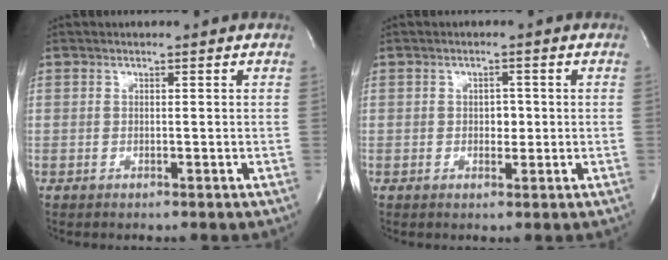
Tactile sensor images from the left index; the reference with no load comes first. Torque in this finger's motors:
{"motor_torque": [-0.24, -0.09, 0.00, -0.01]}